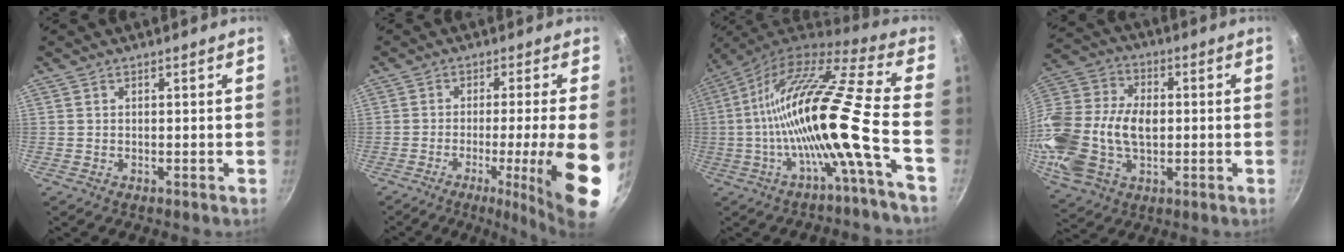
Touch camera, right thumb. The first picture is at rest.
{"total": 14.2, "force": [-4.0, 0.4, 13.6], "torque": [-0.200, 0.000, -0.055]}
{"total": 19.4, "force": [-4.8, 1.4, 18.7], "torque": [-0.322, 0.021, -0.102]}
{"total": 21.2, "force": [-0.9, 14.2, 15.6], "torque": [-0.309, 0.026, -0.017]}